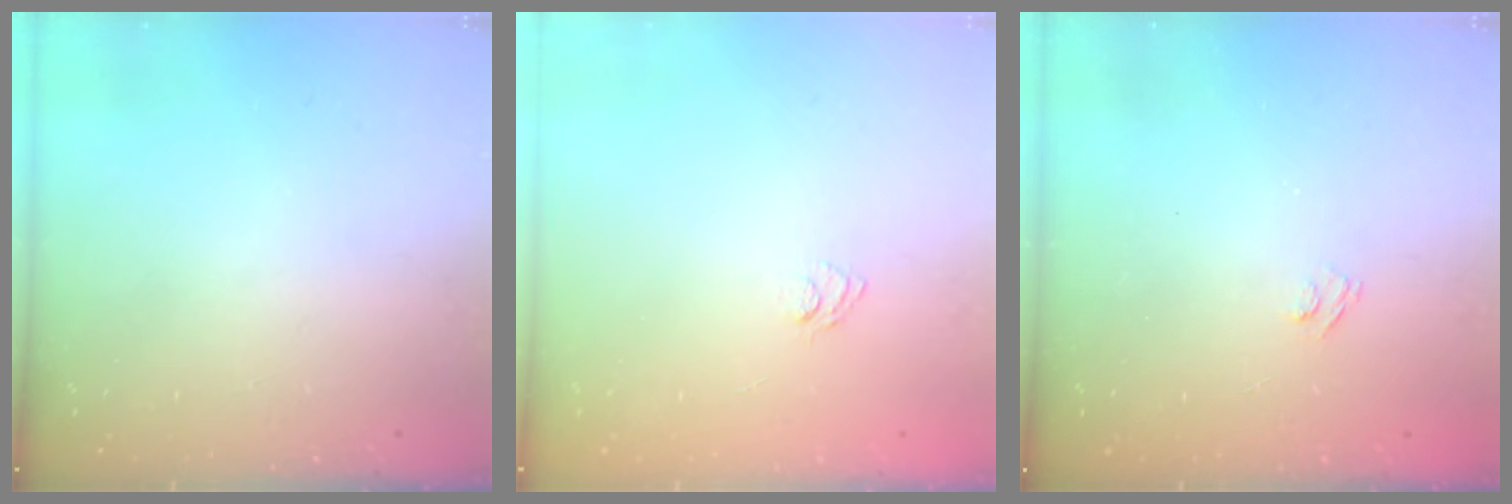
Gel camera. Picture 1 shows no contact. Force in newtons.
{"total": 3.7, "press": 3.5, "slide": 1.3}
{"total": 2.7, "press": 2.5, "slide": 0.9}